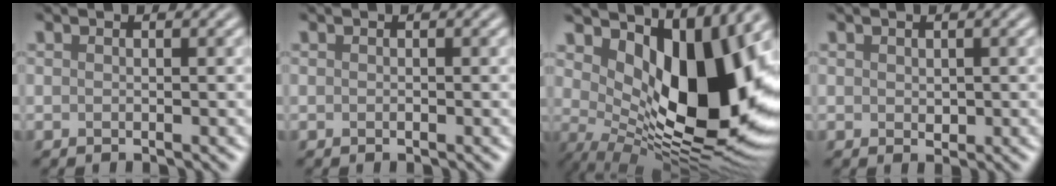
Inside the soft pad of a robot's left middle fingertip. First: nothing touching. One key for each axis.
{"total": 0.0}
{"total": 12.3, "fx": 3.1, "fy": 5.9, "fz": 10.3, "tx": -0.149, "ty": -0.022, "tz": 0.062}
{"total": 0.5, "fx": 0.2, "fy": 0.5, "fz": 0.3, "tx": -0.003, "ty": -0.003, "tz": 0.006}